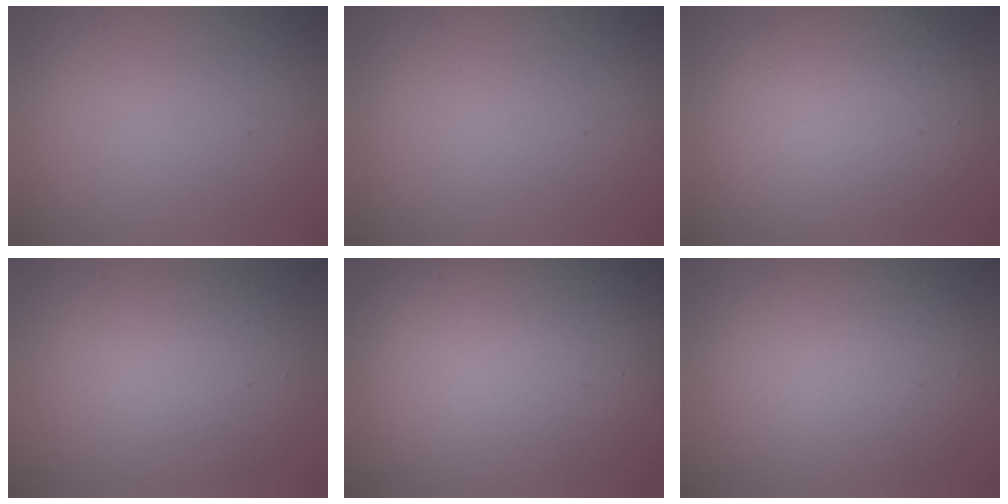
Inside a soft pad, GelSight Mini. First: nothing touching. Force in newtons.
{"total": 0.0}
{"total": 8.0, "press": 7.9, "slide": 0.8}
{"total": 4.8, "press": 4.8, "slide": 0.1}
{"total": 21.2, "press": 21.1, "slide": 1.4}
{"total": 6.9, "press": 6.9, "slide": 0.4}